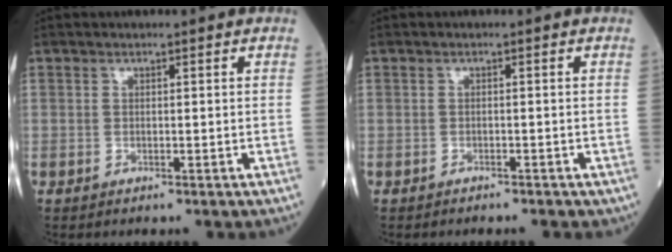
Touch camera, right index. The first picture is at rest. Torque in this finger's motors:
{"motor_torque": [0.47, -0.59, 0.01, 0.01]}